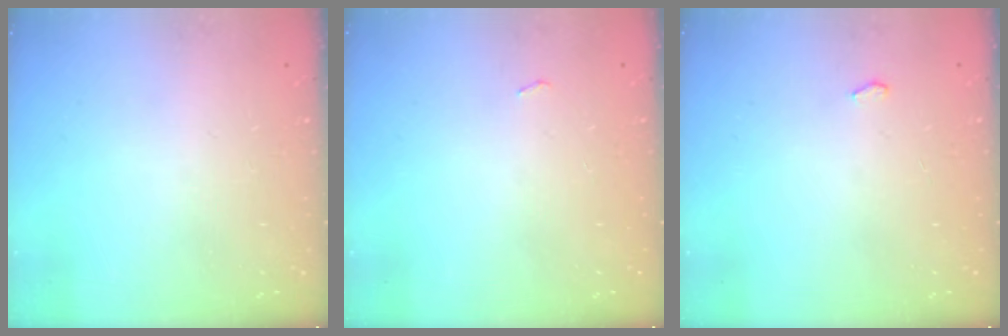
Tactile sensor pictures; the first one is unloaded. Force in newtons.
{"total": 2.7, "press": 2.3, "slide": 1.4}
{"total": 2.6, "press": 2.2, "slide": 1.3}